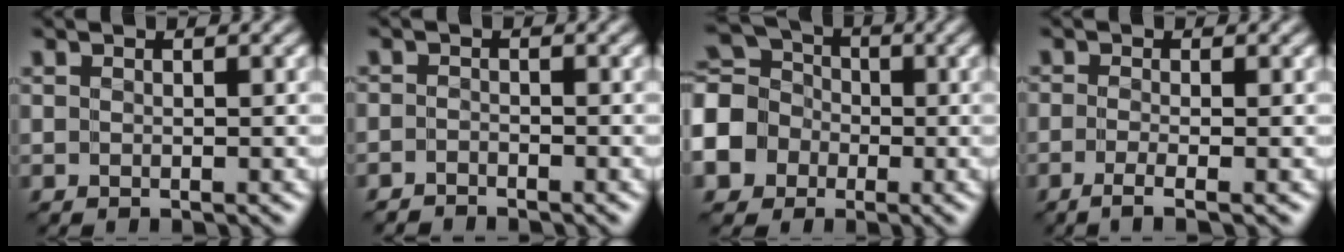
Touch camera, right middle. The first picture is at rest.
{"total": 1.8, "force": [-1.8, 0.2, -0.3], "torque": [0.009, 0.000, -0.039]}
{"total": 7.4, "force": [-2.1, 6.5, 2.9], "torque": [-0.078, -0.002, -0.057]}
{"total": 1.9, "force": [-1.1, 0.2, 1.5], "torque": [-0.024, -0.005, -0.029]}